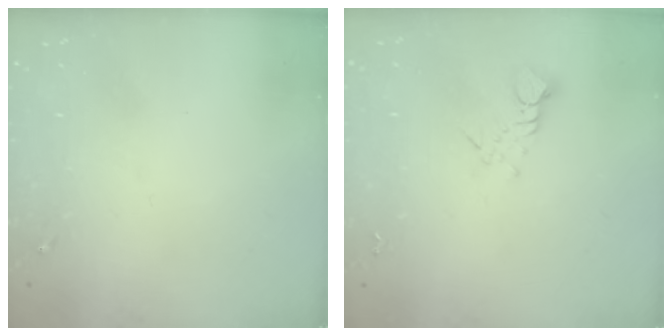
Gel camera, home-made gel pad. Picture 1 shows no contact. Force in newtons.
{"total": 3.8, "press": 3.8, "slide": 0.2}